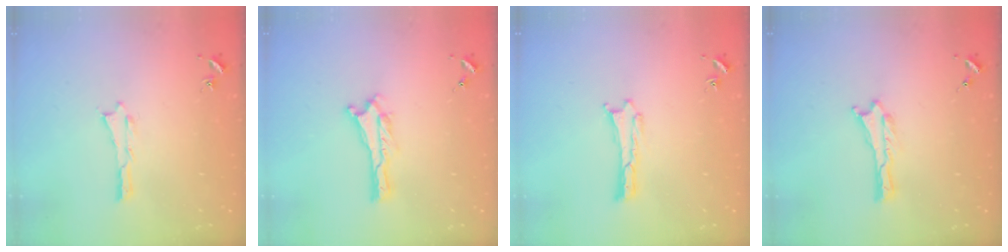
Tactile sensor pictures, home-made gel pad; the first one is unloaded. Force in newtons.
{"total": 0.0}
{"total": 0.0}
{"total": 0.0}